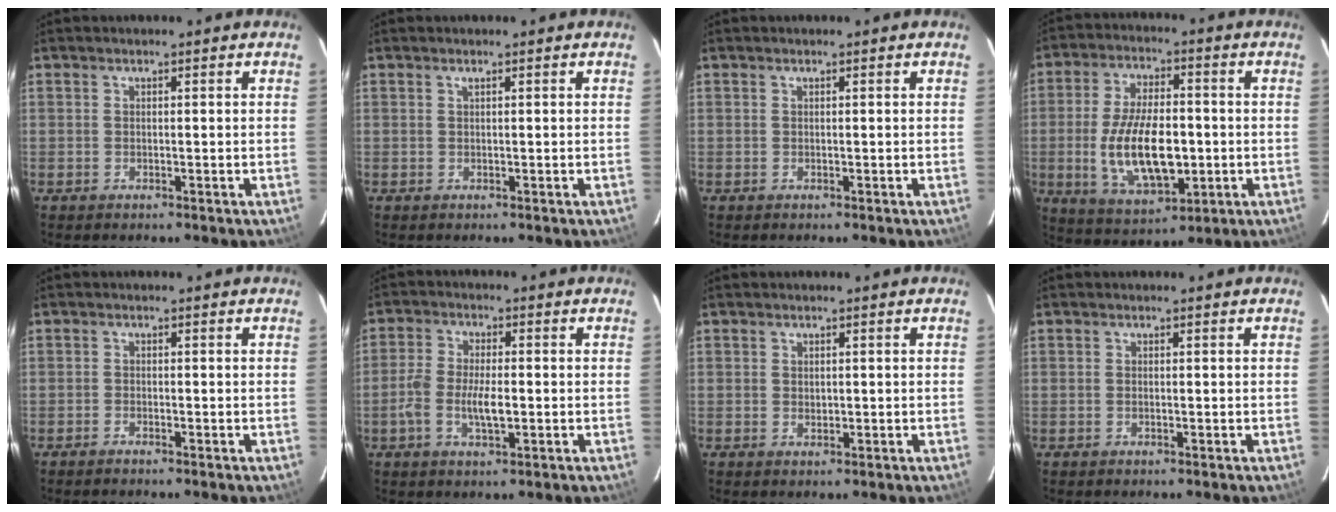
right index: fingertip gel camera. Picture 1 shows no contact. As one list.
[{"total": 0.0}, {"total": 0.0}, {"total": 15.1, "force": [-2.3, 7.0, 13.2], "torque": [-0.260, -0.010, -0.028]}, {"total": 1.0, "force": [-1.0, 0.1, 0.3], "torque": [-0.014, 0.000, -0.021]}, {"total": 6.2, "force": [-1.5, 2.3, 5.5], "torque": [-0.117, 0.001, -0.033]}, {"total": 0.9, "force": [0.2, 0.8, 0.3], "torque": [-0.003, 0.000, 0.006]}, {"total": 0.0}]